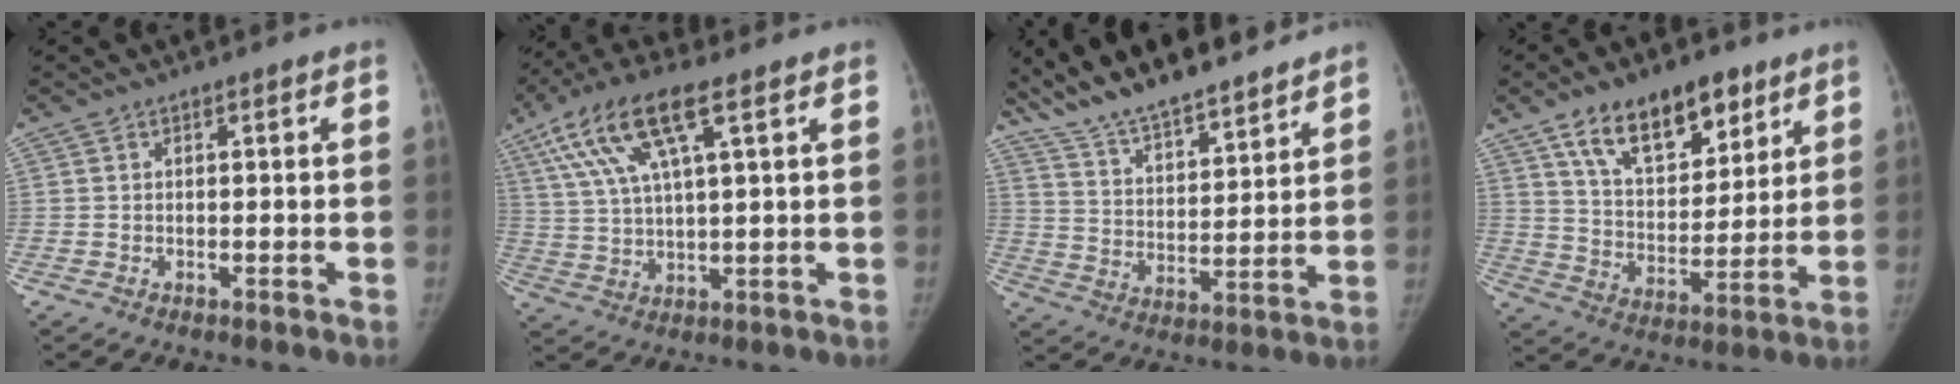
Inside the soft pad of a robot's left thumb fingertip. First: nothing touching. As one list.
[{"total": 14.3, "force": [6.6, 4.2, 12.0], "torque": [-0.252, 0.004, 0.125]}, {"total": 18.5, "force": [15.9, 4.3, 8.4], "torque": [-0.113, -0.059, 0.276]}, {"total": 16.7, "force": [10.1, 8.8, 10.0], "torque": [-0.113, -0.046, 0.175]}]